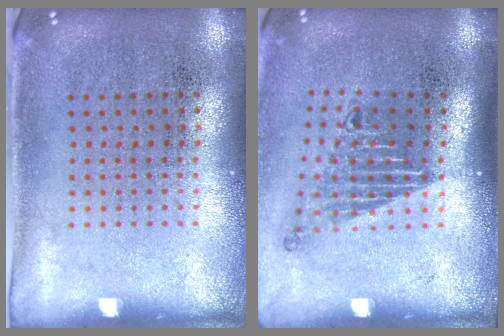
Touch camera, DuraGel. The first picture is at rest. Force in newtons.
{"total": 1.7, "press": 1.2, "slide": 1.2}